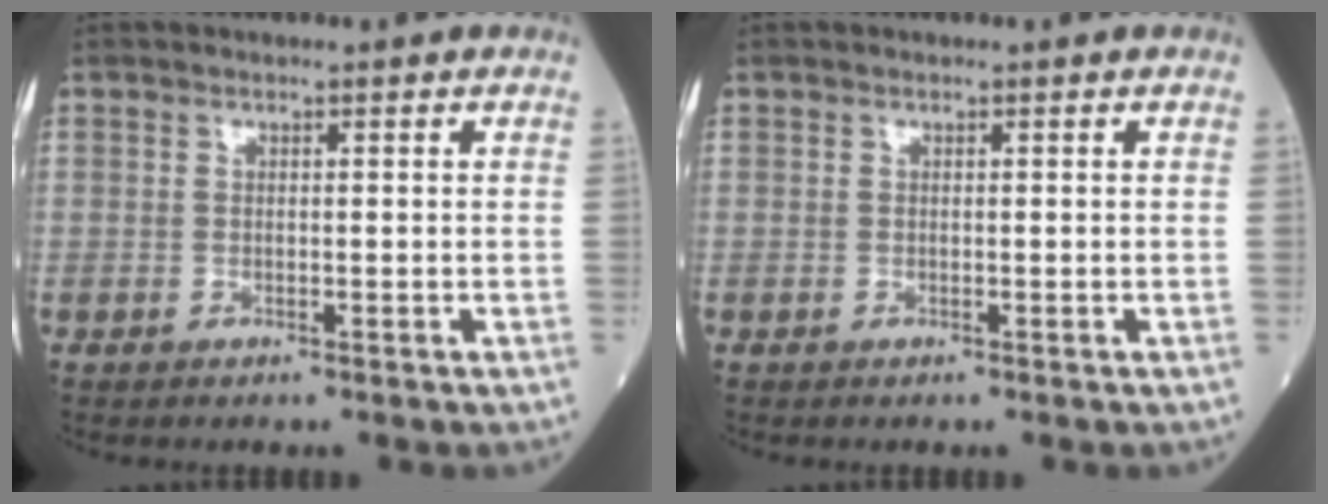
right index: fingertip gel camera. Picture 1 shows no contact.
{"total": 0.0}